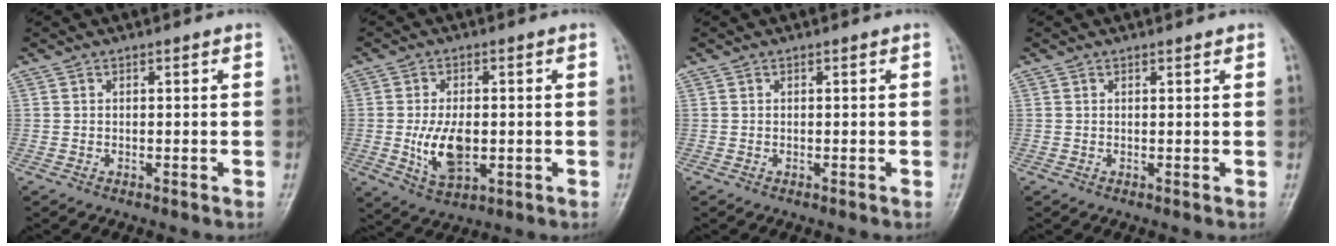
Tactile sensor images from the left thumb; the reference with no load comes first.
{"total": 8.6, "force": [-0.9, 4.9, 7.1], "torque": [-0.121, -0.006, -0.009]}
{"total": 0.0}
{"total": 0.6, "force": [0.5, 0.1, 0.1], "torque": [-0.004, -0.003, 0.007]}